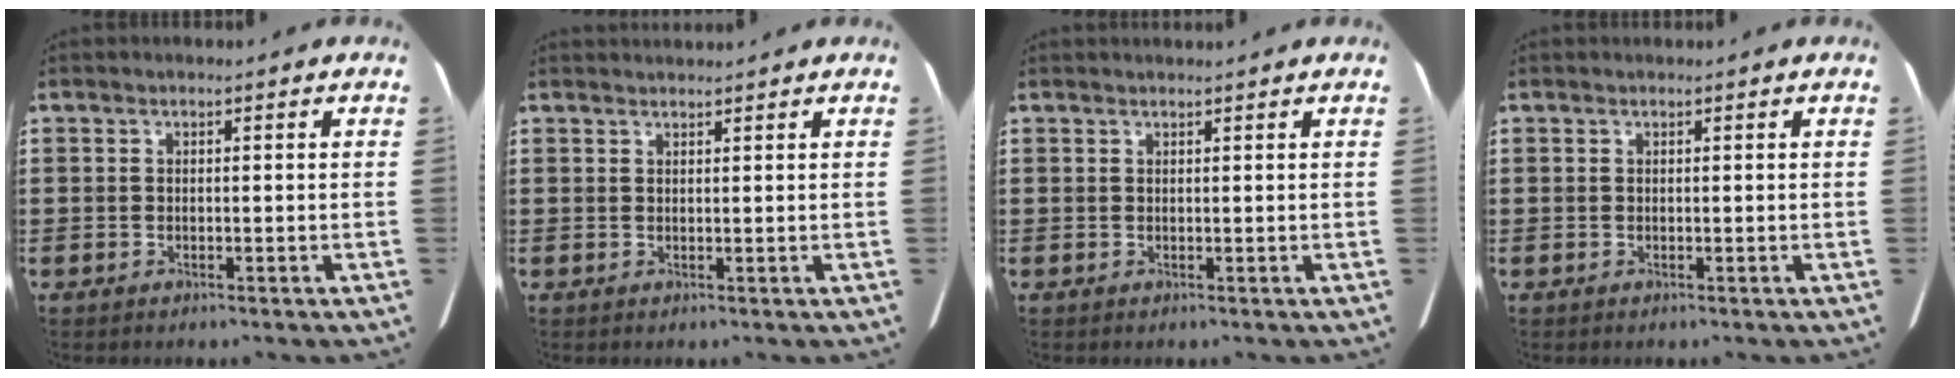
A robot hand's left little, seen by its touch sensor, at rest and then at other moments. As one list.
[{"total": 1.1, "force": [1.1, 0.0, 0.1], "torque": [0.006, -0.003, 0.019]}, {"total": 0.7, "force": [0.7, -0.1, 0.1], "torque": [-0.003, 0.000, 0.014]}, {"total": 0.0}]